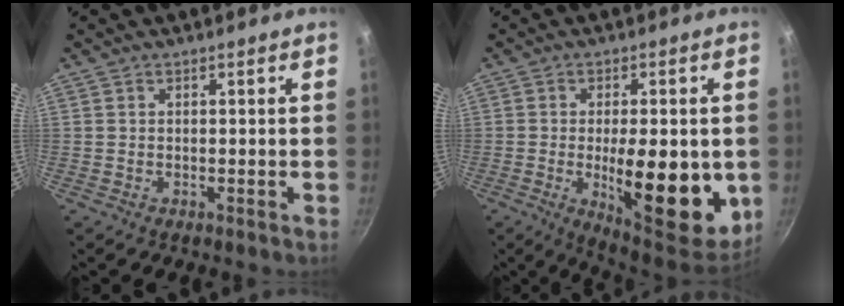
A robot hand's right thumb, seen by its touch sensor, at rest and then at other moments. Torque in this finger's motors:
{"motor_torque": [1.64, 3.37, 1.68, -0.44, 0.39]}